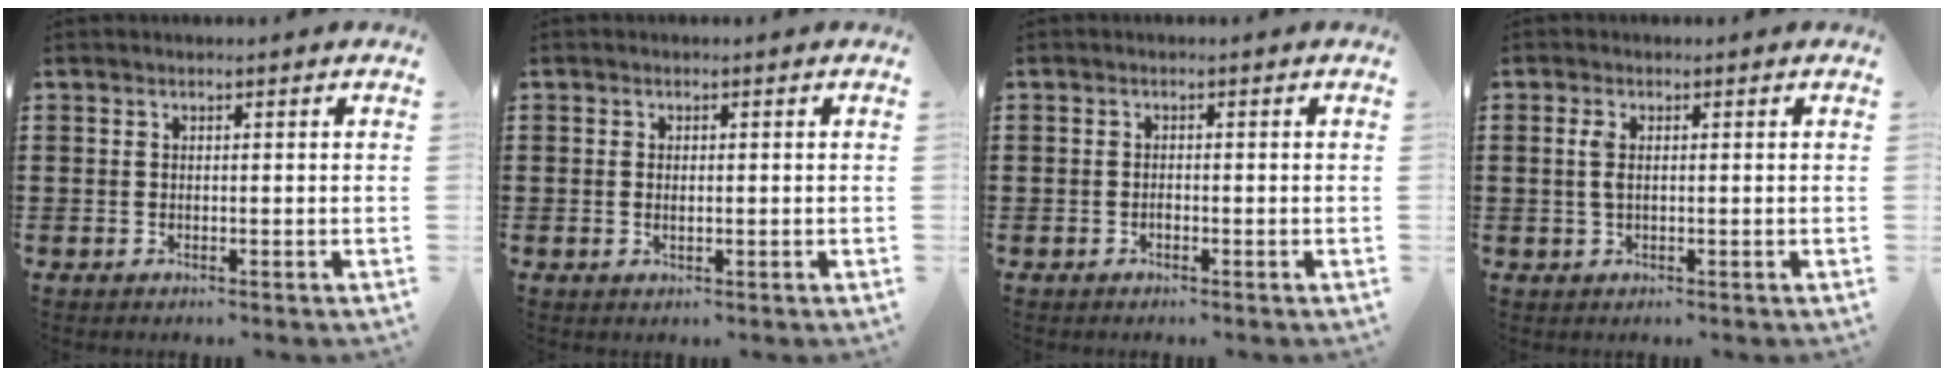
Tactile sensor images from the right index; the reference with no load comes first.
{"total": 1.1, "force": [0.0, 0.5, 1.0], "torque": [-0.020, 0.002, 0.000]}
{"total": 0.7, "force": [-0.4, 0.4, 0.4], "torque": [-0.008, -0.002, -0.008]}
{"total": 2.3, "force": [0.3, 1.0, 2.0], "torque": [-0.051, 0.003, 0.001]}